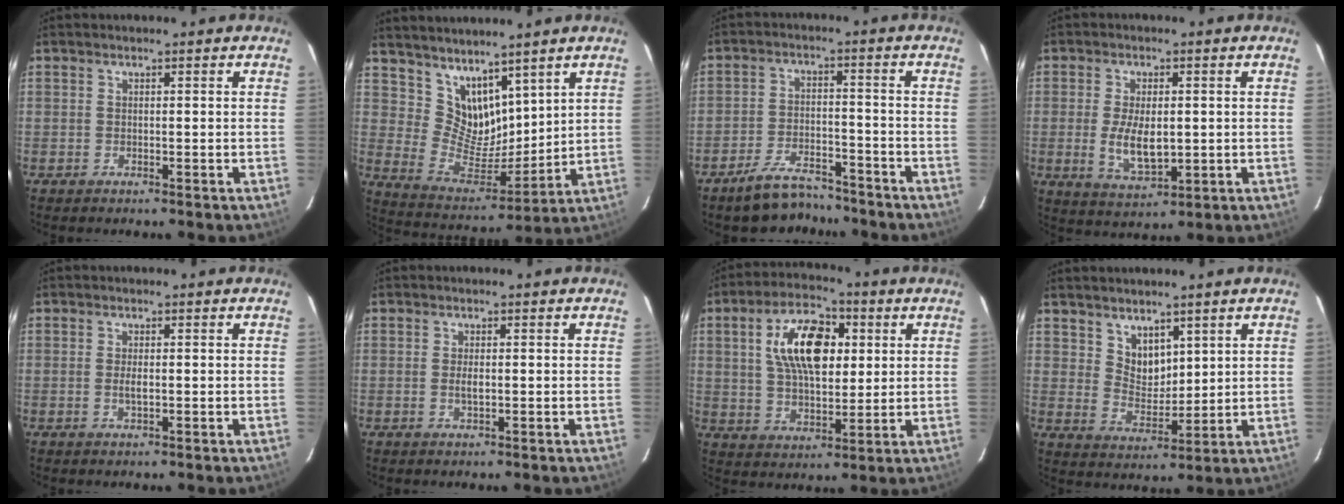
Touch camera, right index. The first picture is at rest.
{"total": 11.2, "force": [8.2, 6.1, 4.6], "torque": [-0.081, -0.008, 0.172]}
{"total": 9.0, "force": [-7.9, 3.2, 2.9], "torque": [-0.080, 0.009, -0.118]}
{"total": 7.9, "force": [-0.6, 3.9, 6.9], "torque": [-0.135, -0.012, -0.003]}
{"total": 1.7, "force": [-0.2, 0.6, 1.6], "torque": [-0.030, -0.004, -0.004]}
{"total": 1.8, "force": [-0.2, 0.8, 1.6], "torque": [-0.030, -0.004, -0.003]}
{"total": 14.3, "force": [3.7, 7.6, 11.5], "torque": [-0.202, 0.025, 0.066]}
{"total": 5.9, "force": [3.9, 3.8, 2.3], "torque": [-0.029, 0.002, 0.080]}